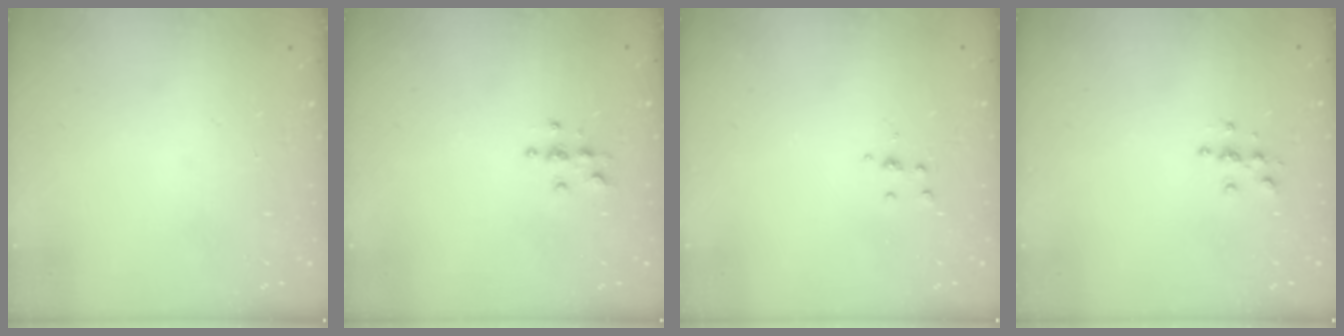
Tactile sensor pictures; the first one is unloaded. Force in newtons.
{"total": 3.8, "press": 3.8, "slide": 0.4}
{"total": 3.3, "press": 3.3, "slide": 0.4}
{"total": 5.0, "press": 5.0, "slide": 0.4}